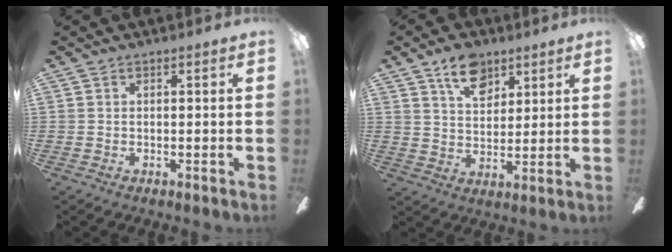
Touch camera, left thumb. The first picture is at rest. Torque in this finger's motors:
{"motor_torque": [0.97, 0.31, 0.62, -0.66, 0.01]}